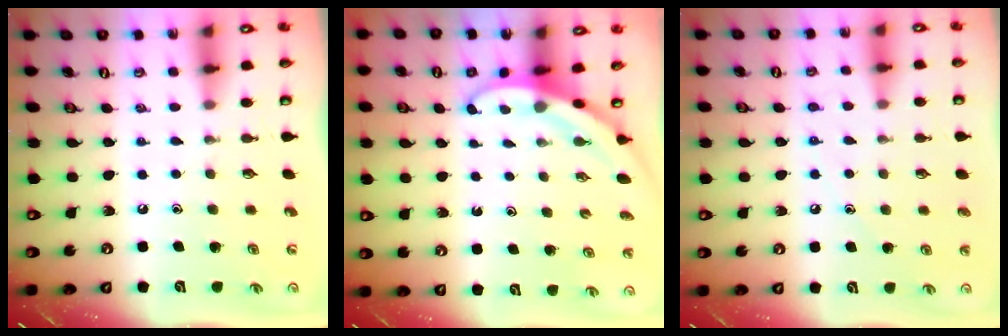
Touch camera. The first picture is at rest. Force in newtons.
{"total": 3.1, "press": 3.1, "slide": 0.1}
{"total": 5.9, "press": 5.8, "slide": 0.7}